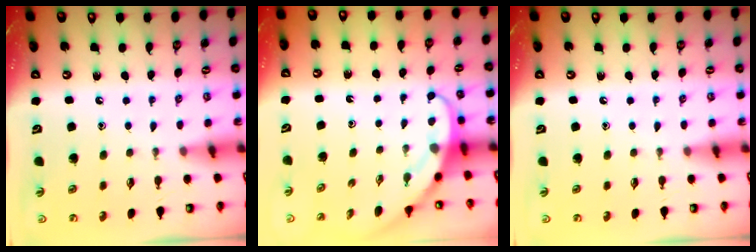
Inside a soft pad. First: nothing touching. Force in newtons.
{"total": 3.9, "press": 3.9, "slide": 0.3}
{"total": 0.0}